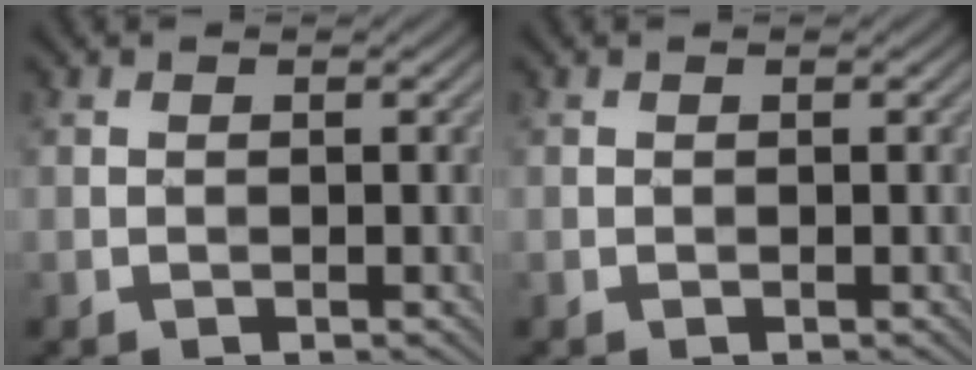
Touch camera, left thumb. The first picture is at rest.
{"total": 0.0}